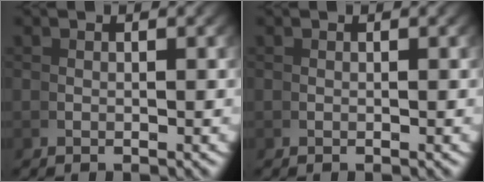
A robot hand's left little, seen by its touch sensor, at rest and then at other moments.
{"total": 0.0}